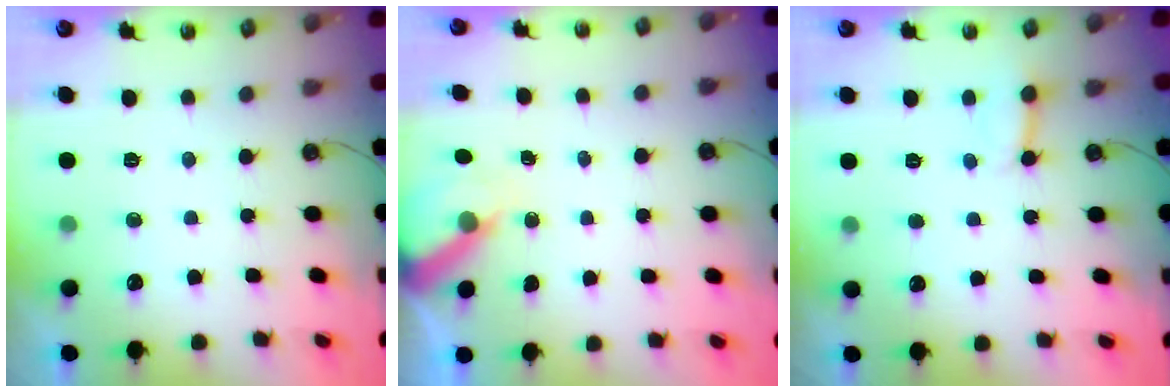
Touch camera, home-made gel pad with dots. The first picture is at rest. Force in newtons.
{"total": 6.6, "press": 6.6, "slide": 0.1}
{"total": 3.9, "press": 3.9, "slide": 0.4}